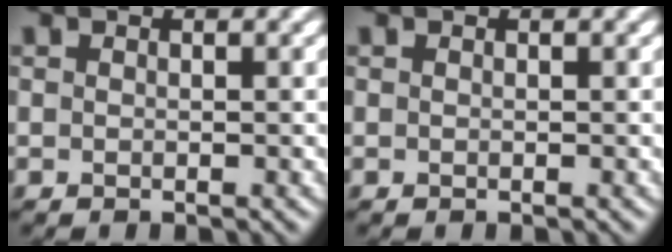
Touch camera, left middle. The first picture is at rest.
{"total": 0.0}